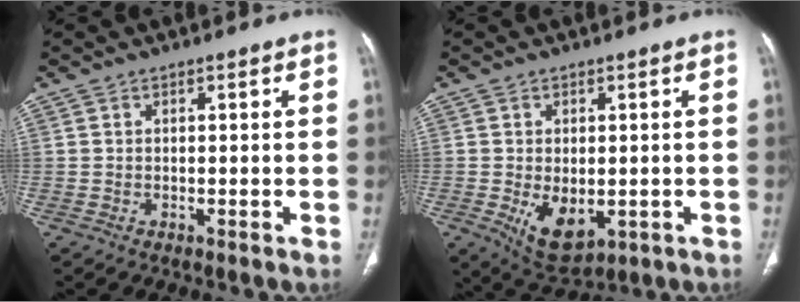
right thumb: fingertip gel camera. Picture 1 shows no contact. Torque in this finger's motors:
{"motor_torque": [-0.55, 0.82, -0.11, -0.01, 0.25]}